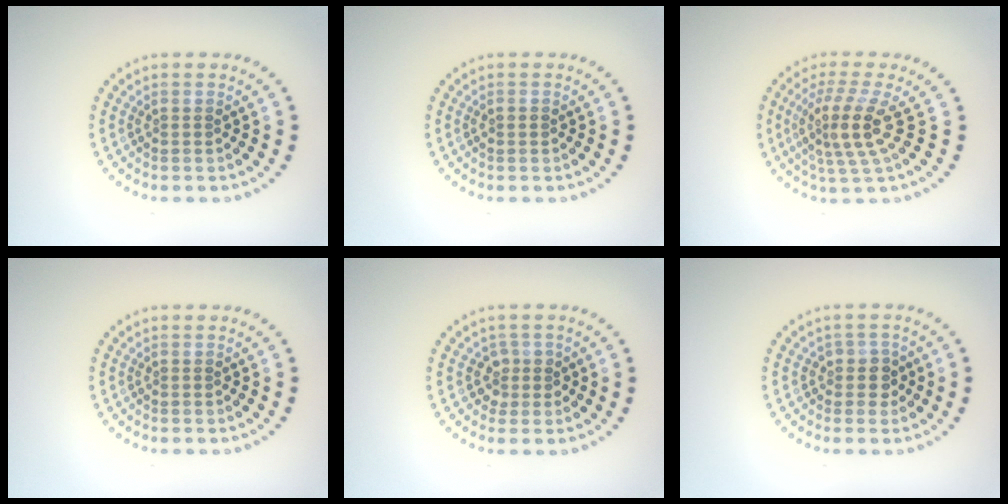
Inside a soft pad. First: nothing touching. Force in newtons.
{"total": 0.8, "press": 0.8, "slide": 0.2}
{"total": 4.0, "press": 3.1, "slide": 2.4}
{"total": 0.0}
{"total": 1.8, "press": 1.5, "slide": 1.1}
{"total": 1.9, "press": 1.6, "slide": 1.1}